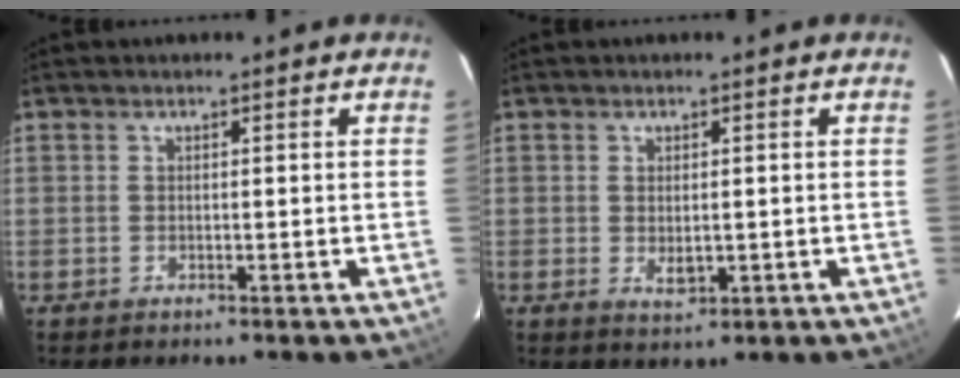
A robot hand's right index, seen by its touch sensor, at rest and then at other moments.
{"total": 2.7, "force": [-0.2, 1.7, 2.1], "torque": [-0.035, -0.004, 0.000]}